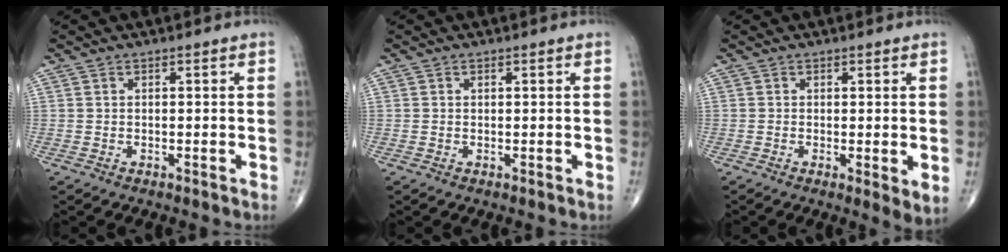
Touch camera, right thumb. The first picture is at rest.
{"total": 0.0}
{"total": 3.2, "force": [-0.2, 0.8, 3.1], "torque": [-0.053, -0.014, -0.007]}